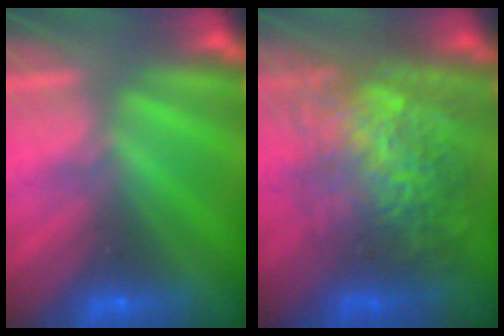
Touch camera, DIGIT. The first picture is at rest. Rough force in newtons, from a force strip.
{"total": 8.2}